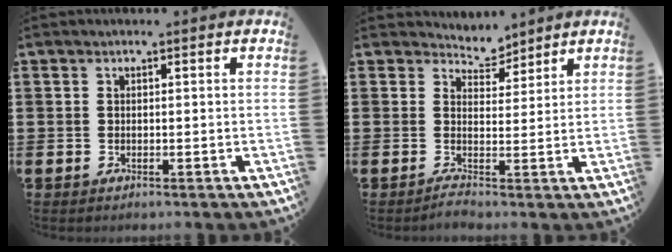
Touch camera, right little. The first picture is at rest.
{"total": 2.7, "force": [2.3, 1.3, 0.5], "torque": [-0.007, -0.019, 0.036]}